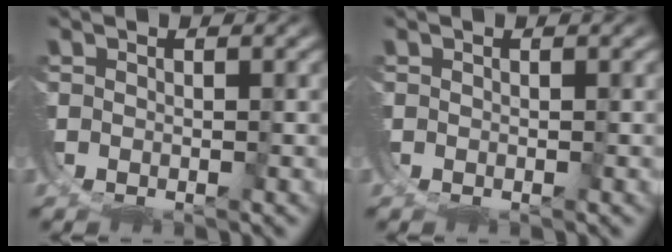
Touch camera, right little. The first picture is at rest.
{"total": 0.0}